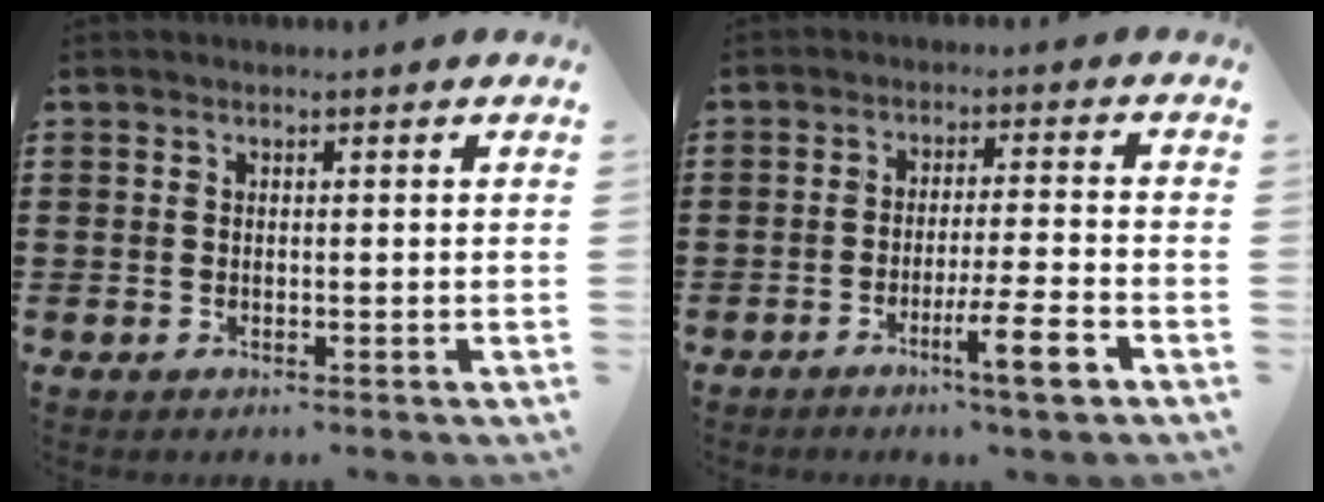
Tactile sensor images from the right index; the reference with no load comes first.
{"total": 7.3, "force": [-4.2, 0.1, 6.0], "torque": [-0.093, -0.003, -0.073]}